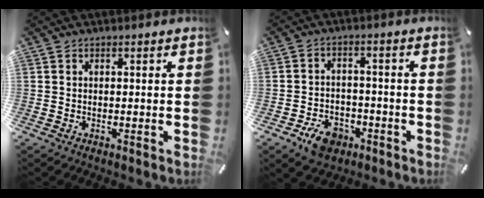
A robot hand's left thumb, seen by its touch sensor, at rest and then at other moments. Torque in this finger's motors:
{"motor_torque": [0.00, 0.18, 0.00, -0.05, 0.04]}